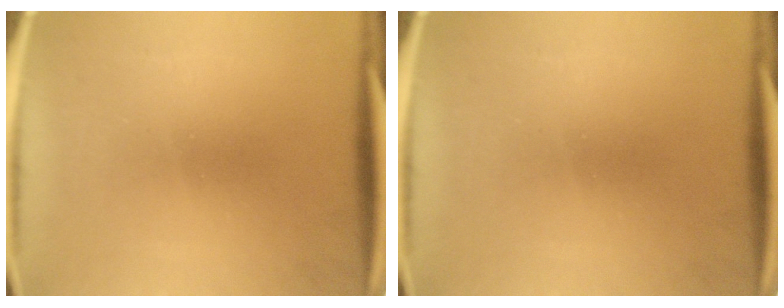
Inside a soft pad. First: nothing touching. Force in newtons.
{"total": 0.0}